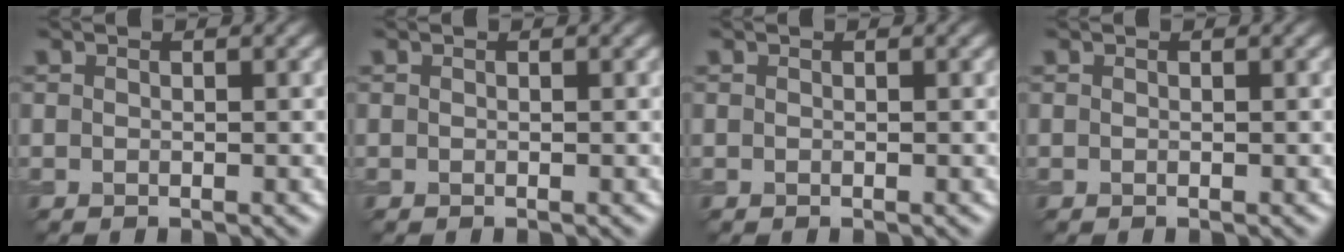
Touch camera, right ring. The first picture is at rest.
{"total": 0.0}
{"total": 0.0}
{"total": 0.0}